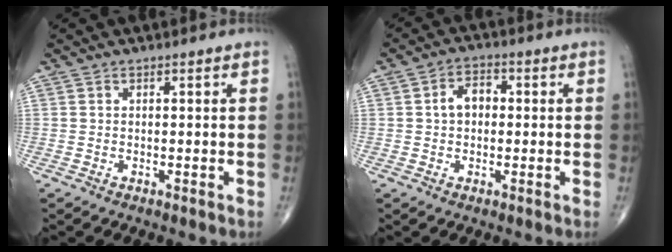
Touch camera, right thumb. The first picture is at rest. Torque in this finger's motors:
{"motor_torque": [0.03, 0.03, 0.20, 0.05, 0.04]}